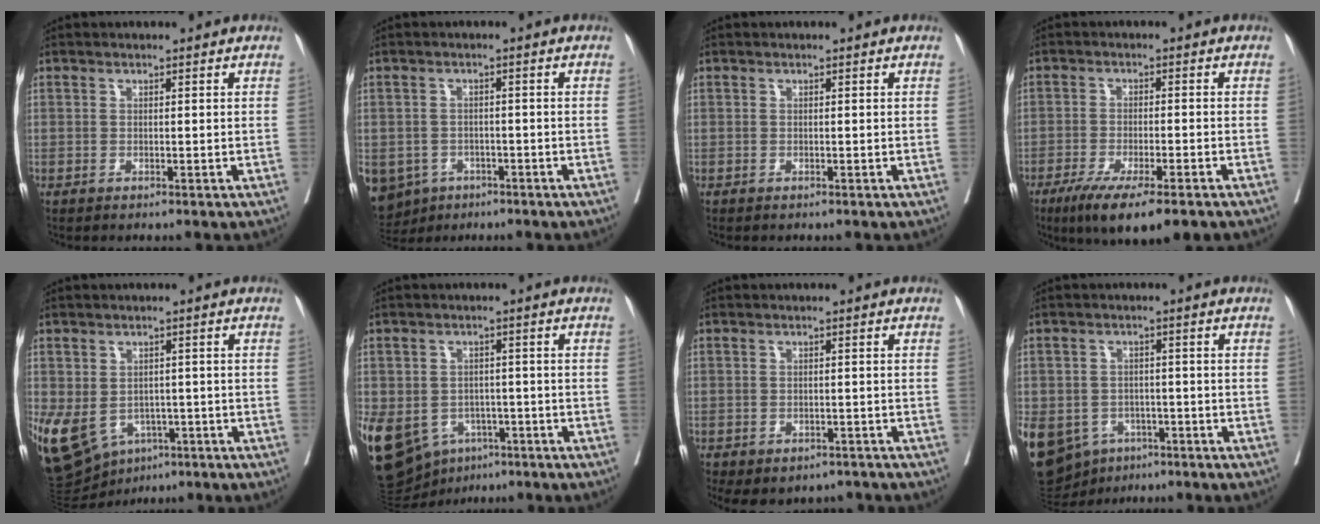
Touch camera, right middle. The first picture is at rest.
{"total": 10.8, "force": [-5.9, 8.4, 3.1], "torque": [-0.092, -0.006, -0.079]}
{"total": 0.0}
{"total": 10.8, "force": [-7.4, 1.6, 7.6], "torque": [-0.116, -0.022, -0.115]}
{"total": 13.4, "force": [-5.8, 9.7, 7.2], "torque": [-0.163, 0.000, -0.079]}
{"total": 23.6, "force": [-10.0, 18.3, 11.0], "torque": [-0.349, -0.014, -0.138]}
{"total": 7.3, "force": [-5.3, 4.5, 2.2], "torque": [-0.031, 0.011, -0.066]}
{"total": 21.3, "force": [-9.5, 16.8, 9.0], "torque": [-0.292, -0.010, -0.131]}